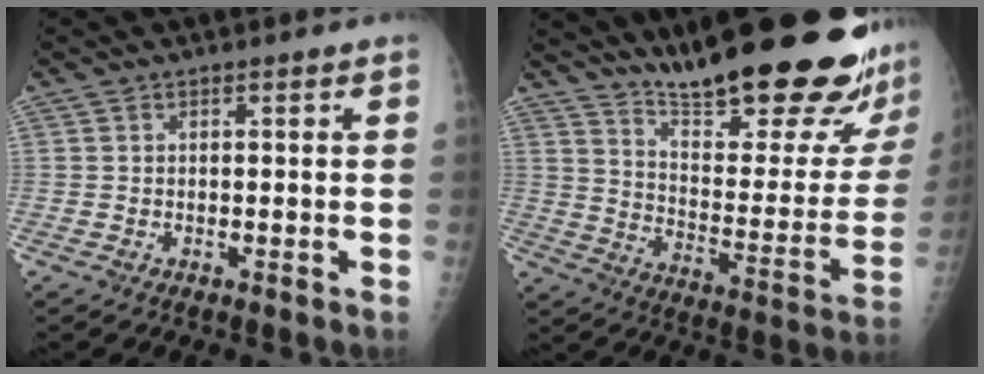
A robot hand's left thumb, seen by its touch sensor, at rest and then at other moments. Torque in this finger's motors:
{"motor_torque": [0.47, 0.42, 1.44, -1.33, 0.26]}